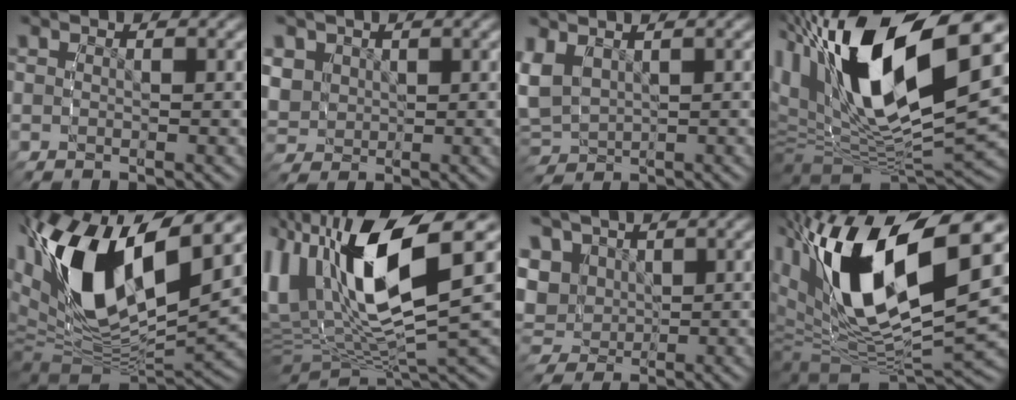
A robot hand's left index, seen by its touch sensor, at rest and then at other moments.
{"total": 4.5, "force": [0.3, 4.2, 1.6], "torque": [-0.057, -0.021, 0.015]}
{"total": 5.9, "force": [-0.7, 5.3, 2.6], "torque": [-0.098, -0.035, -0.002]}
{"total": 19.9, "force": [2.6, 12.5, 15.2], "torque": [-0.315, -0.022, 0.044]}
{"total": 15.4, "force": [1.6, 9.4, 12.1], "torque": [-0.277, -0.033, 0.031]}
{"total": 14.9, "force": [0.3, 9.1, 11.7], "torque": [-0.218, -0.009, 0.004]}
{"total": 8.5, "force": [0.8, 7.7, 3.4], "torque": [-0.099, -0.021, 0.010]}
{"total": 18.2, "force": [0.9, 11.1, 14.4], "torque": [-0.297, -0.033, 0.022]}